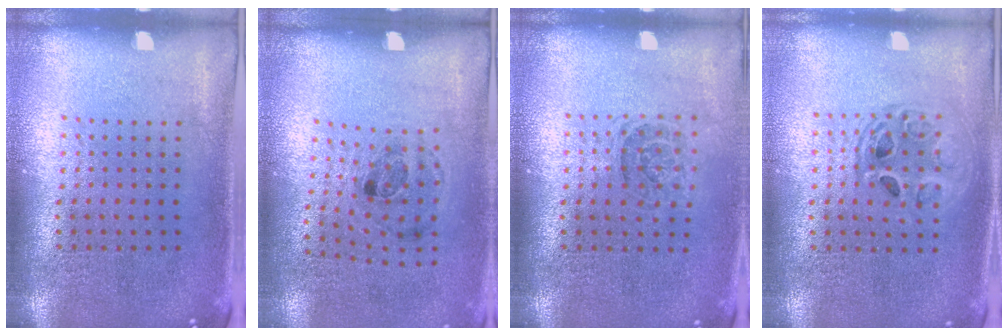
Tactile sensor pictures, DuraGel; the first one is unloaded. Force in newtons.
{"total": 1.2, "press": 0.8, "slide": 0.9}
{"total": 1.2, "press": 1.0, "slide": 0.7}
{"total": 1.6, "press": 1.4, "slide": 0.7}